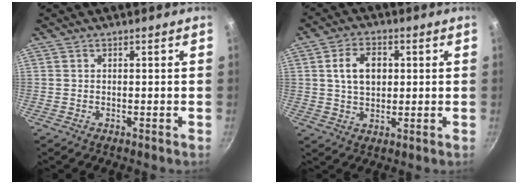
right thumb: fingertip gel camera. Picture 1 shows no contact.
{"total": 8.1, "force": [1.5, 5.5, 5.8], "torque": [-0.083, 0.004, 0.025]}